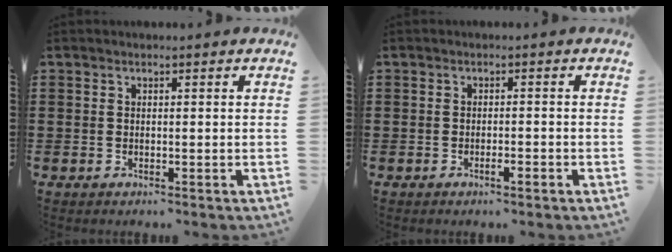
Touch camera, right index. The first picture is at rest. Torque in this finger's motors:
{"motor_torque": [0.32, -0.20, 0.00, 0.00]}